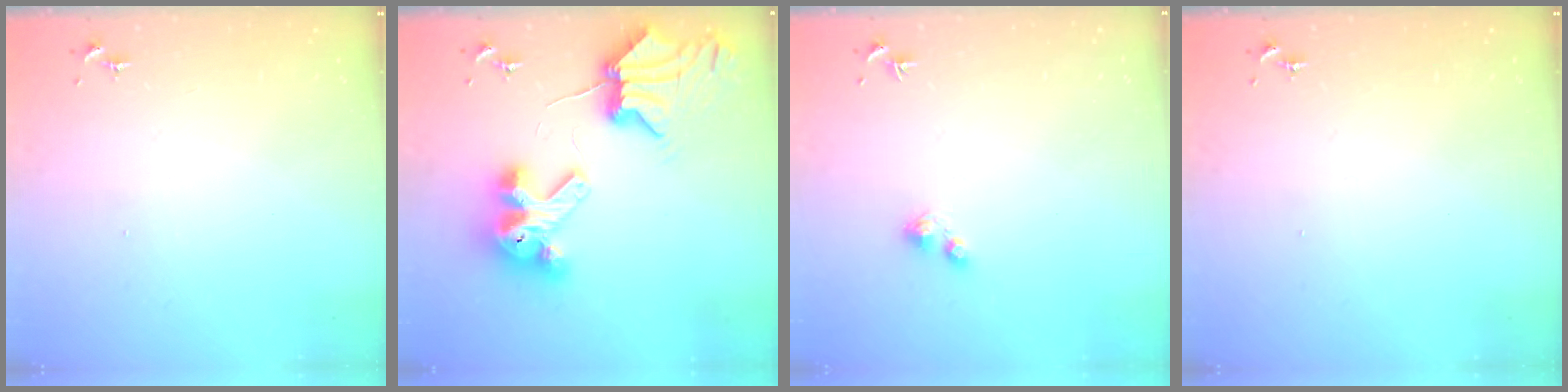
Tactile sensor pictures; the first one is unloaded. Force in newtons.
{"total": 12.6, "press": 12.5, "slide": 1.7}
{"total": 2.7, "press": 2.7, "slide": 0.4}
{"total": 0.0}